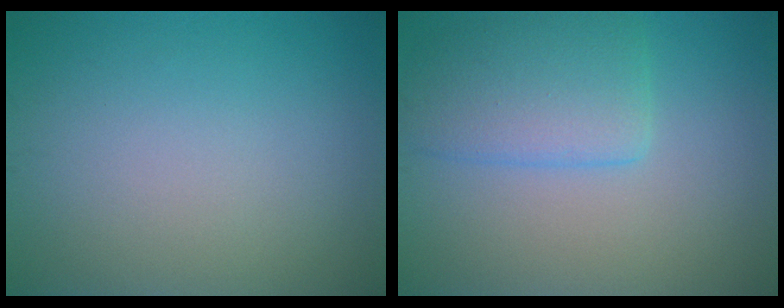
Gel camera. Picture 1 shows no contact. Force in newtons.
{"total": 4.2, "press": 4.2, "slide": 0.3}